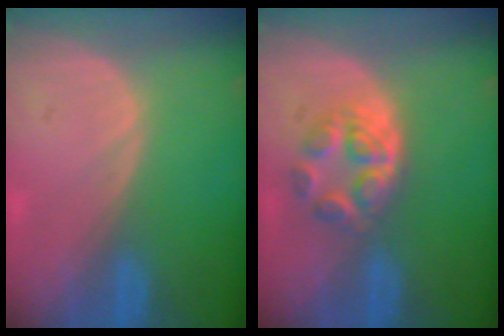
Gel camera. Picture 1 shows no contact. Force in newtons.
{"total": 6.1, "press": 5.3, "slide": 3.2}